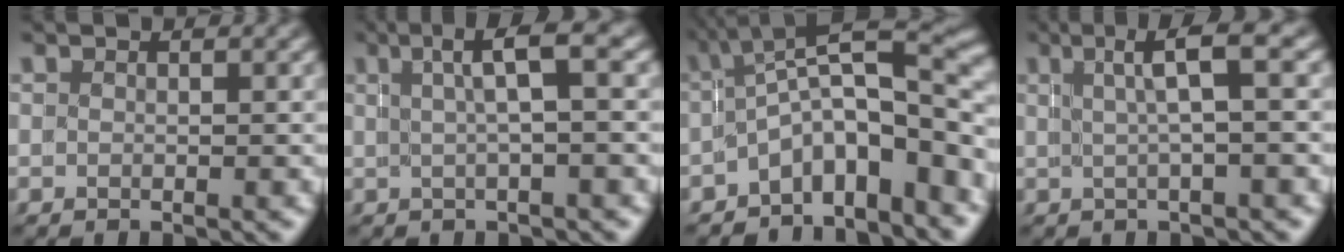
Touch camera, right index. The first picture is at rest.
{"total": 3.4, "force": [1.2, -0.3, 3.2], "torque": [-0.036, 0.020, 0.018]}
{"total": 9.3, "force": [-1.8, 4.7, 7.8], "torque": [-0.102, -0.002, -0.029]}
{"total": 3.4, "force": [1.2, -0.5, 3.1], "torque": [-0.037, 0.020, 0.018]}